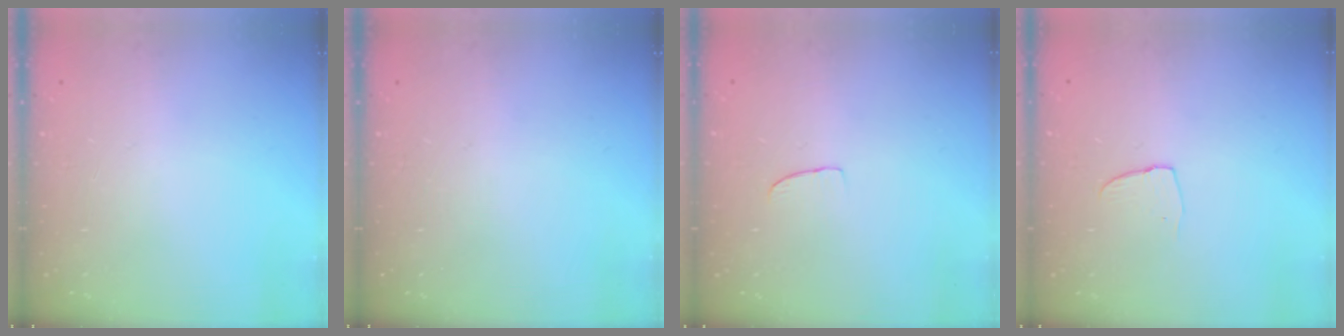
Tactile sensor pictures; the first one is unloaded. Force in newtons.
{"total": 0.0}
{"total": 2.6, "press": 2.6, "slide": 0.2}
{"total": 3.6, "press": 3.6, "slide": 0.3}